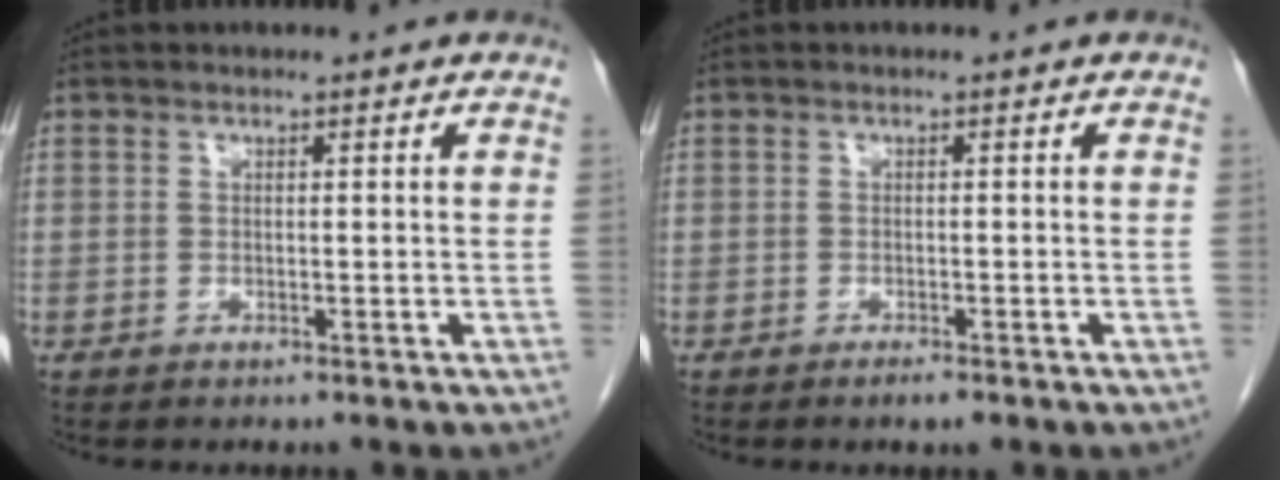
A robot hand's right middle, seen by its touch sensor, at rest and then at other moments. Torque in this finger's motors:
{"motor_torque": [0.73, -0.66, 0.03, 0.09]}